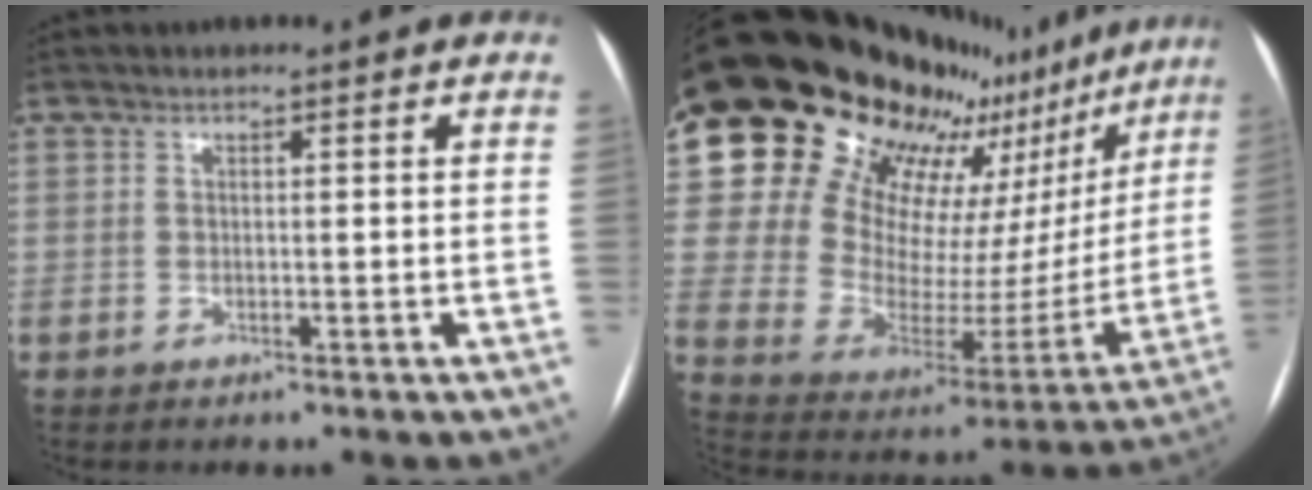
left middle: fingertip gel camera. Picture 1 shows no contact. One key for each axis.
{"total": 28.8, "fx": 22.9, "fy": 10.1, "fz": 14.1, "tx": -0.234, "ty": -0.048, "tz": 0.319}